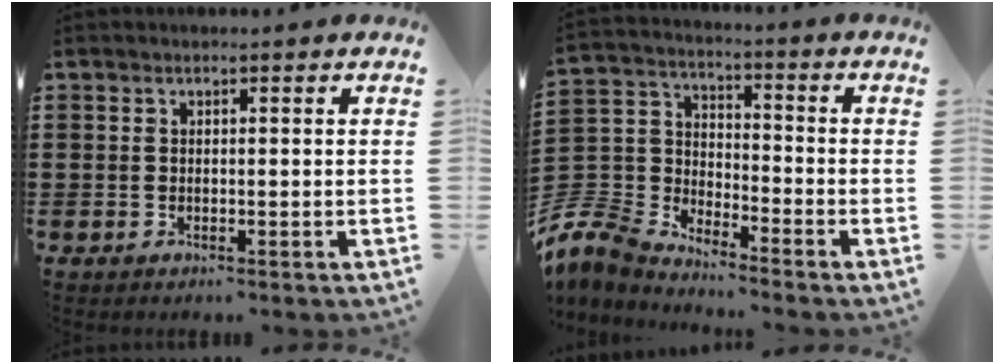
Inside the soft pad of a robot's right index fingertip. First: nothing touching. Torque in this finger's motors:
{"motor_torque": [-2.14, 0.00, -1.05, -0.21]}